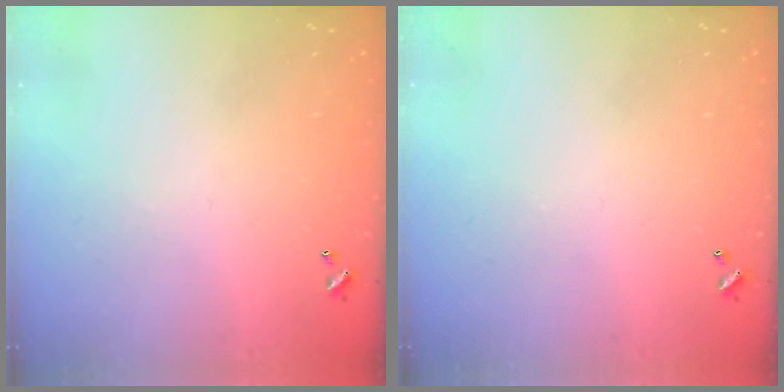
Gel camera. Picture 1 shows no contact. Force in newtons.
{"total": 0.0}